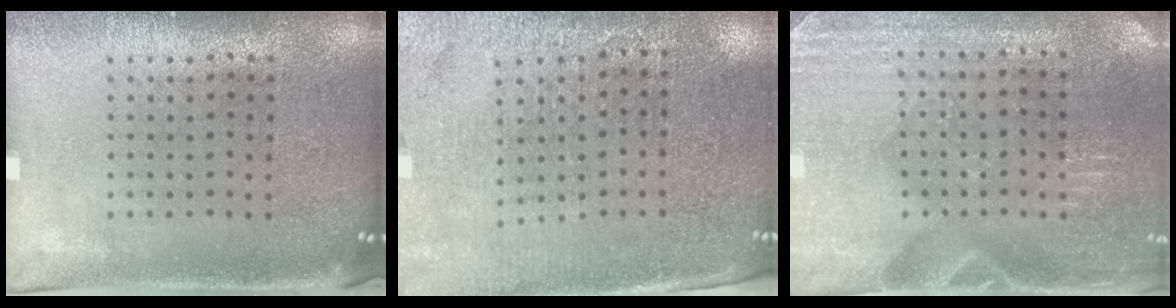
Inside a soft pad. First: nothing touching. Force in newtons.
{"total": 3.0, "press": 2.9, "slide": 0.8}
{"total": 2.9, "press": 2.9, "slide": 0.4}